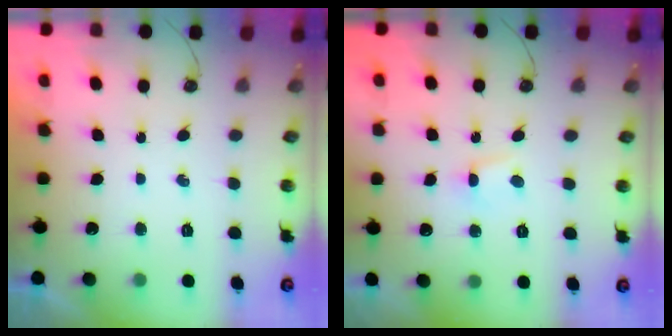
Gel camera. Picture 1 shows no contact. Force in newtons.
{"total": 2.8, "press": 2.8, "slide": 0.4}